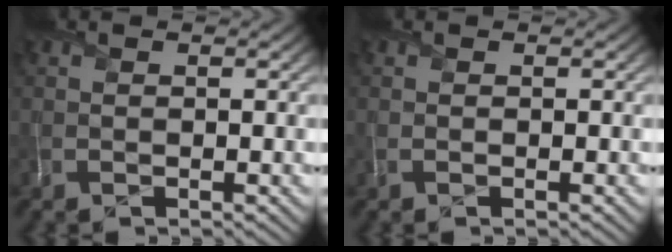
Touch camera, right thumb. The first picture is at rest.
{"total": 0.0}